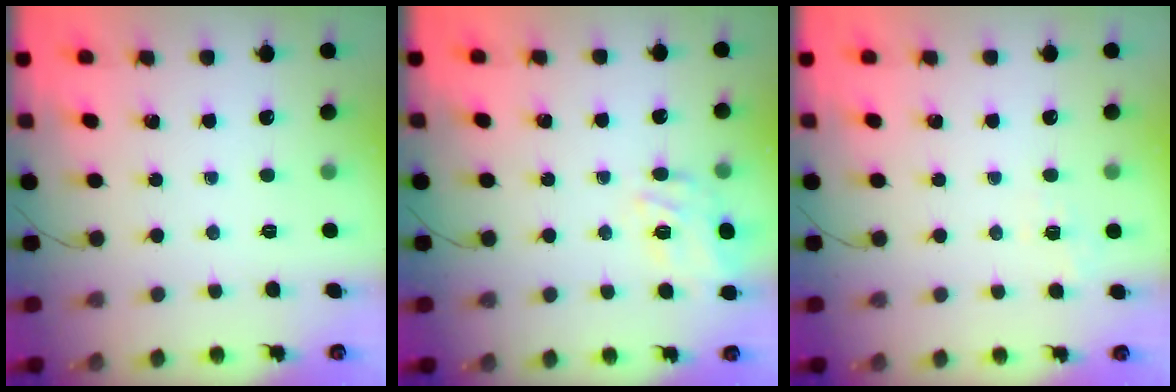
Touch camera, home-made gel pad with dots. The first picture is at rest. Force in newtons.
{"total": 9.0, "press": 8.7, "slide": 2.1}
{"total": 1.4, "press": 0.2, "slide": 1.4}